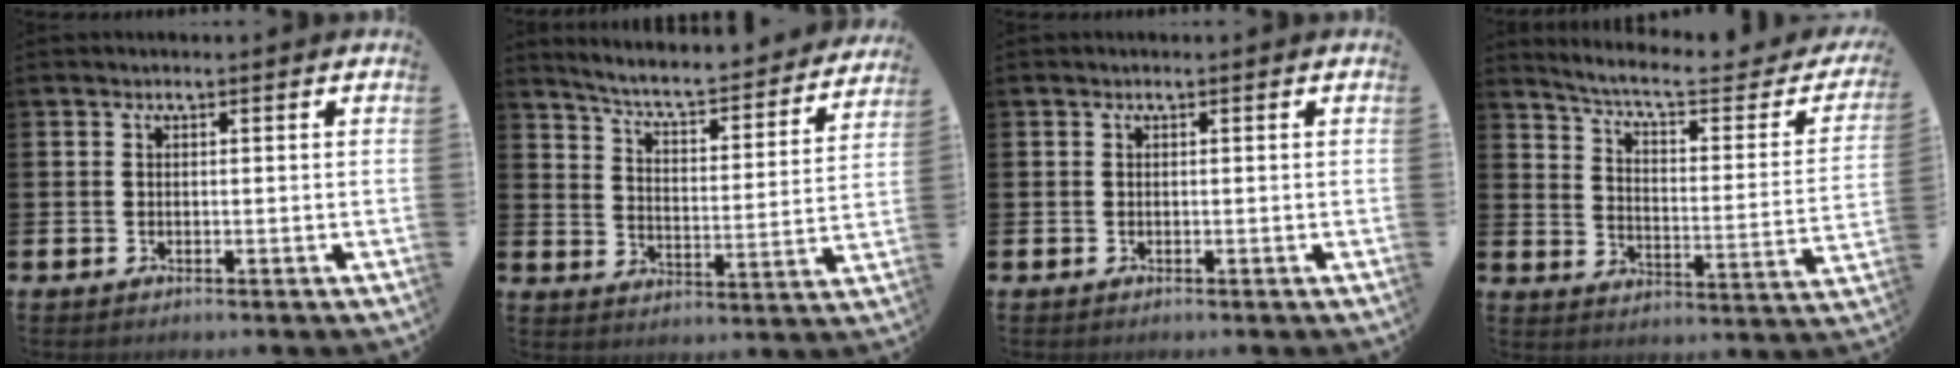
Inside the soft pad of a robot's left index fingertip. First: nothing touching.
{"total": 5.9, "force": [5.4, 0.7, 2.3], "torque": [-0.074, -0.045, 0.085]}
{"total": 0.0}
{"total": 6.7, "force": [5.6, 1.3, 3.4], "torque": [-0.088, -0.044, 0.087]}